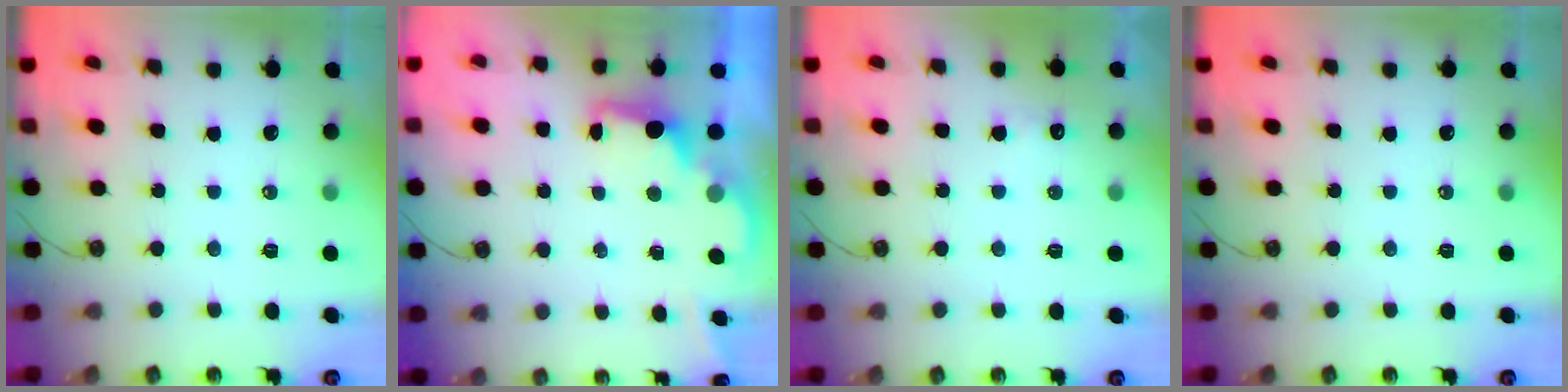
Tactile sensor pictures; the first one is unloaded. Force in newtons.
{"total": 2.9, "press": 2.9, "slide": 0.6}
{"total": 2.9, "press": 2.7, "slide": 1.0}
{"total": 0.0}